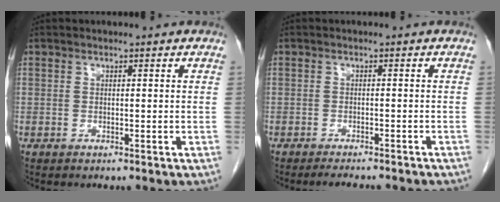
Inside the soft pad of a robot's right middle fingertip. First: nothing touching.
{"total": 7.0, "force": [-6.2, 1.3, 3.0], "torque": [-0.034, -0.006, -0.076]}